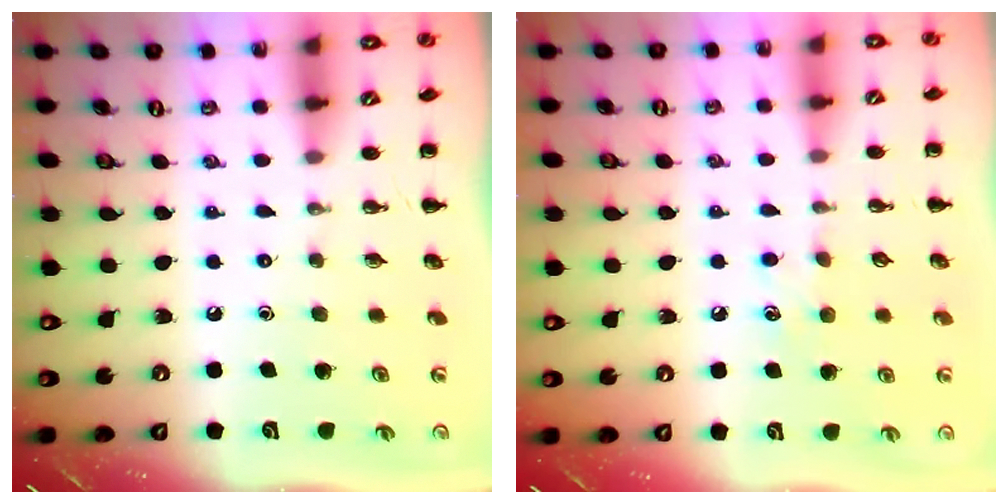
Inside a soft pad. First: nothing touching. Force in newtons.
{"total": 5.5, "press": 5.2, "slide": 1.8}